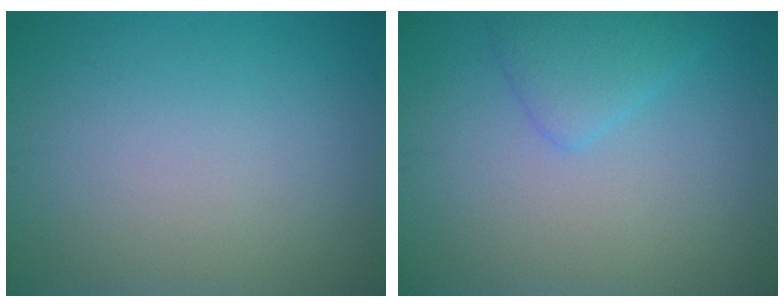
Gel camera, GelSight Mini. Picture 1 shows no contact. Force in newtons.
{"total": 2.2, "press": 2.2, "slide": 0.1}